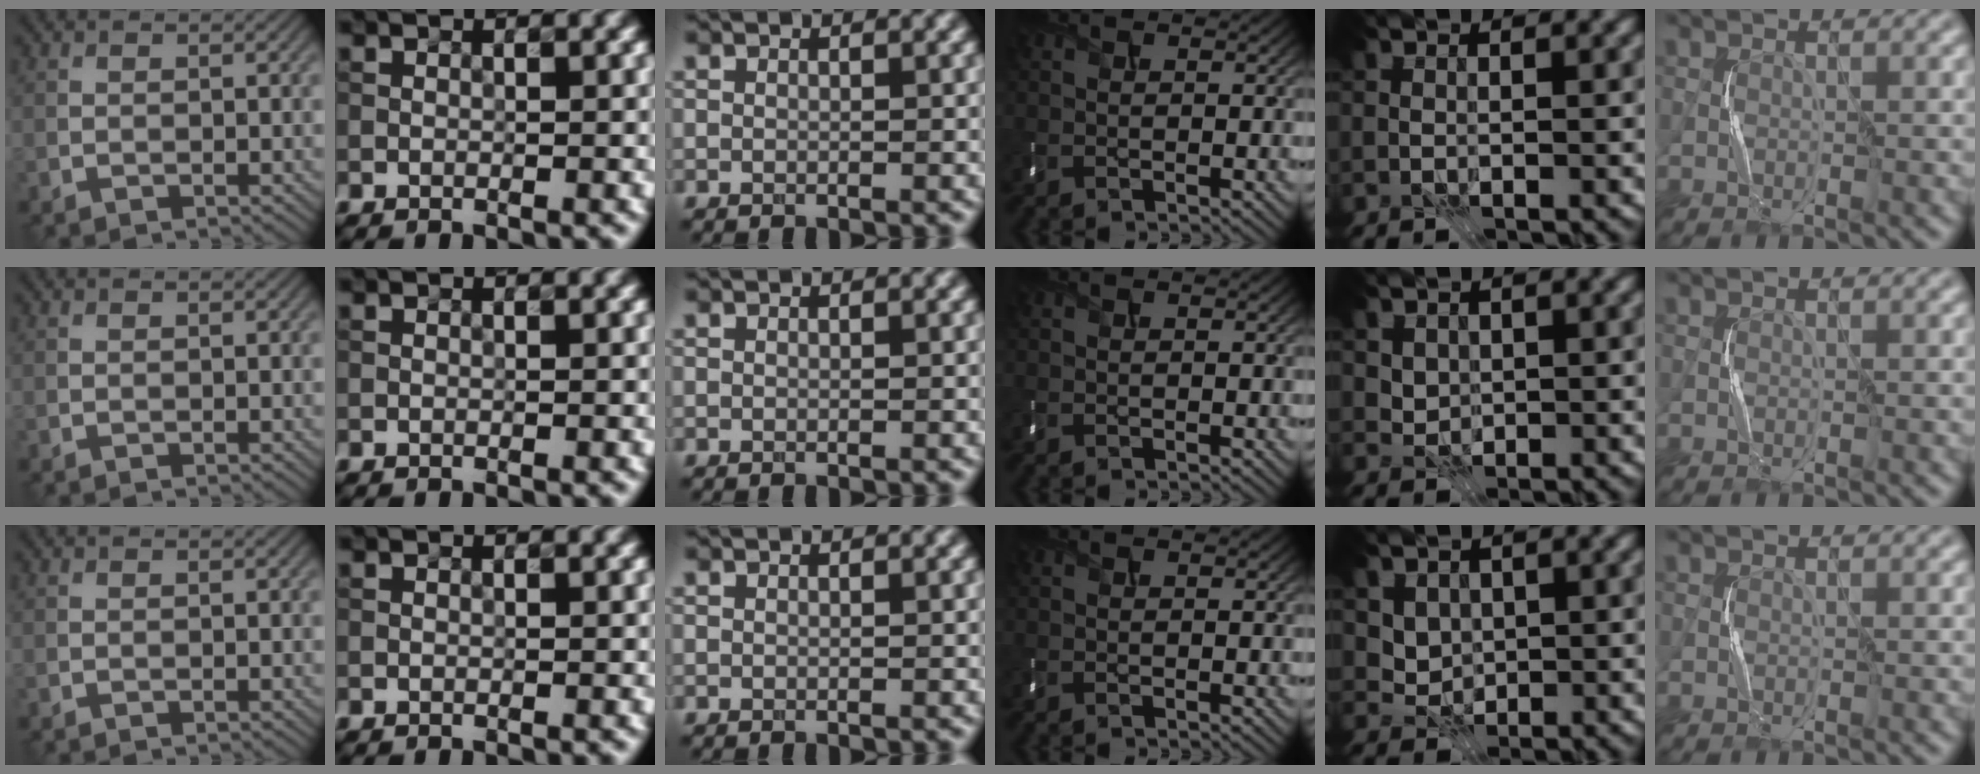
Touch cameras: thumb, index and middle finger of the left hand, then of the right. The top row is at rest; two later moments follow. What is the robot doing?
{"motion": "press", "object": "mouse"}